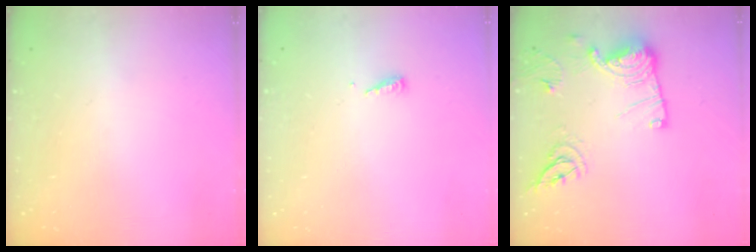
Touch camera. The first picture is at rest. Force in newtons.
{"total": 4.7, "press": 4.6, "slide": 0.4}
{"total": 17.4, "press": 17.4, "slide": 1.1}